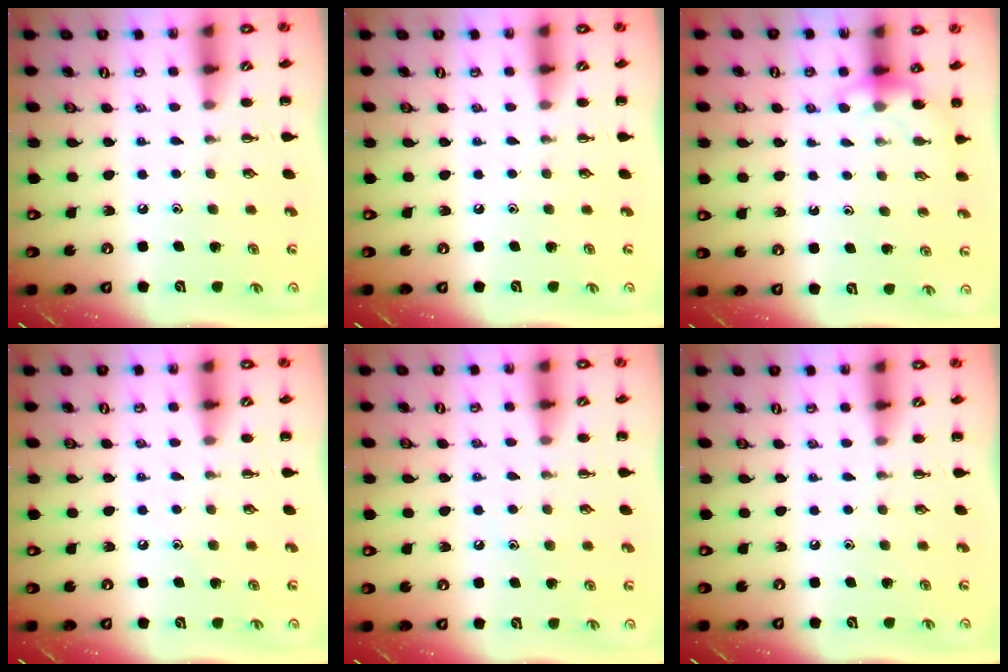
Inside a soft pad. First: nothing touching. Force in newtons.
{"total": 0.0}
{"total": 5.6, "press": 5.4, "slide": 1.5}
{"total": 5.7, "press": 5.4, "slide": 1.8}
{"total": 6.7, "press": 6.4, "slide": 2.1}
{"total": 0.0}